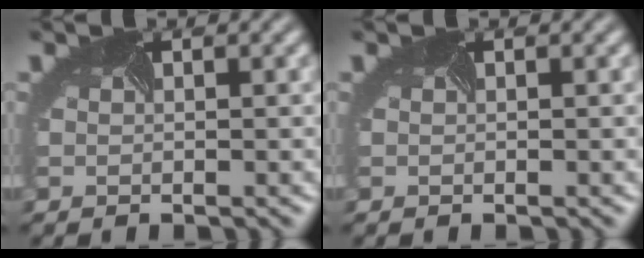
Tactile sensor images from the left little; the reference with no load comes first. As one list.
[{"total": 0.0}]